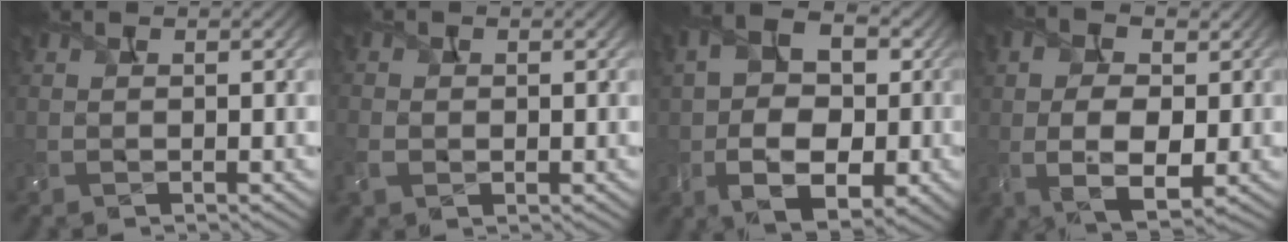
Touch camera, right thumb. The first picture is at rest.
{"total": 2.6, "force": [-0.4, 2.0, 1.5], "torque": [-0.043, -0.003, -0.014]}
{"total": 11.0, "force": [-0.8, 7.4, 8.1], "torque": [-0.162, -0.012, -0.014]}
{"total": 8.8, "force": [0.4, 4.9, 7.4], "torque": [-0.159, 0.008, 0.007]}